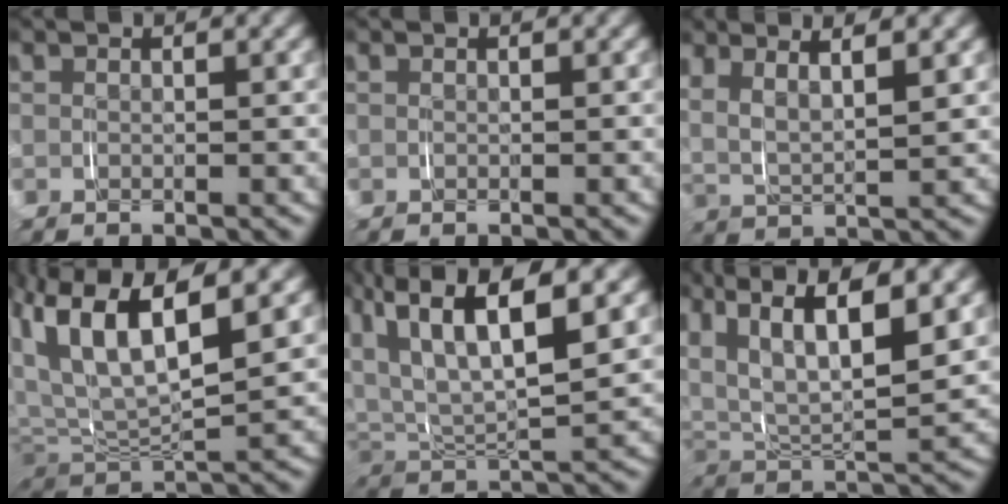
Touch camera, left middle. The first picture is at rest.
{"total": 0.0}
{"total": 6.4, "force": [2.6, 3.7, 4.5], "torque": [-0.100, 0.002, 0.041]}
{"total": 8.6, "force": [2.7, 4.6, 6.7], "torque": [-0.148, 0.009, 0.048]}
{"total": 8.8, "force": [3.4, 4.6, 6.7], "torque": [-0.149, -0.001, 0.063]}
{"total": 10.8, "force": [4.1, 6.4, 7.7], "torque": [-0.162, 0.005, 0.064]}